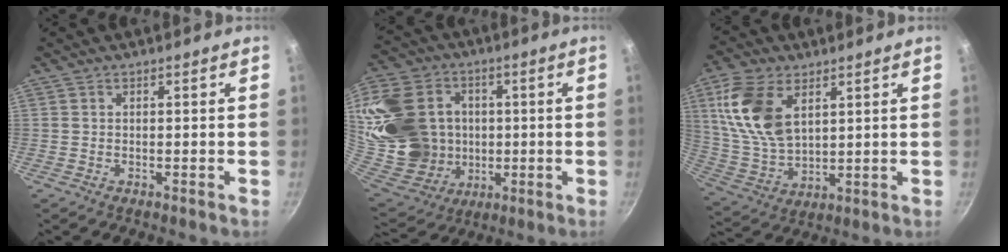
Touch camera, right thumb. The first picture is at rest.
{"total": 25.4, "force": [3.5, 21.3, 13.5], "torque": [-0.272, 0.010, 0.079]}
{"total": 15.4, "force": [5.8, 8.9, 11.2], "torque": [-0.210, -0.020, 0.125]}